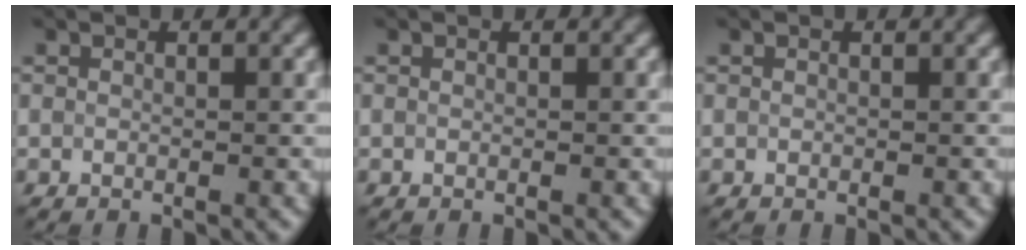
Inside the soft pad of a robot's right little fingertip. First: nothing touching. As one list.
[{"total": 0.0}, {"total": 0.0}]